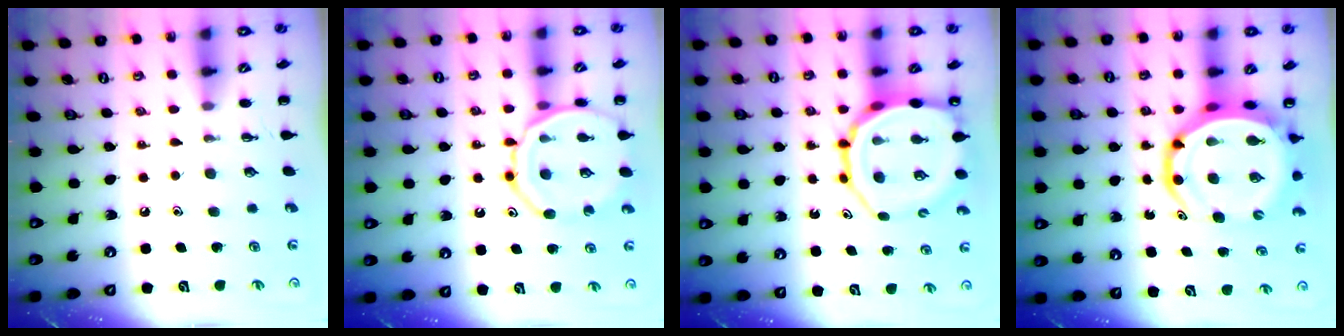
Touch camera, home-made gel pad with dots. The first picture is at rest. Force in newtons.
{"total": 15.3, "press": 15.2, "slide": 2.1}
{"total": 14.2, "press": 13.9, "slide": 2.9}
{"total": 12.6, "press": 12.1, "slide": 3.5}